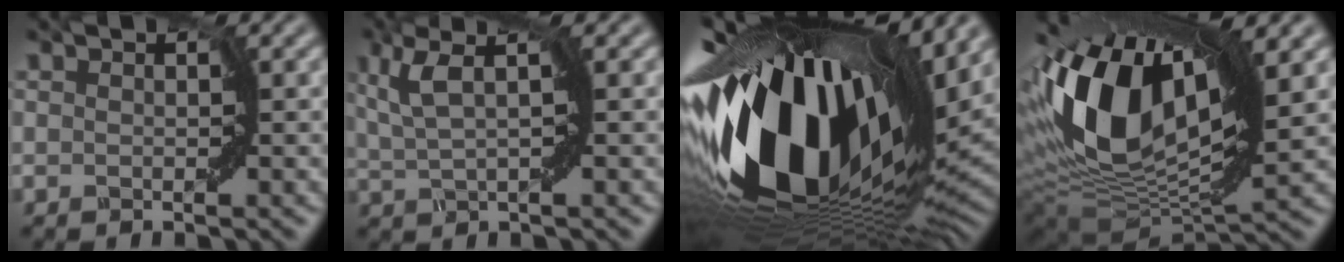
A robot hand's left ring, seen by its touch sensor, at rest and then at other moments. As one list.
[{"total": 2.7, "force": [1.3, -0.2, 2.3], "torque": [-0.063, 0.006, 0.036]}, {"total": 17.9, "force": [1.2, 9.1, 15.4], "torque": [-0.299, -0.034, 0.021]}, {"total": 14.9, "force": [4.1, 7.4, 12.3], "torque": [-0.271, 0.022, 0.069]}]